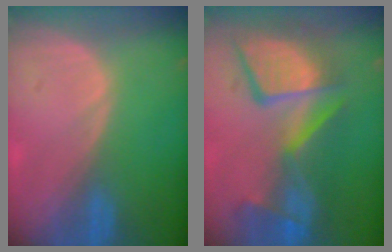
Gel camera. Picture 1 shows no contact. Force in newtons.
{"total": 12.5, "press": 11.3, "slide": 5.3}